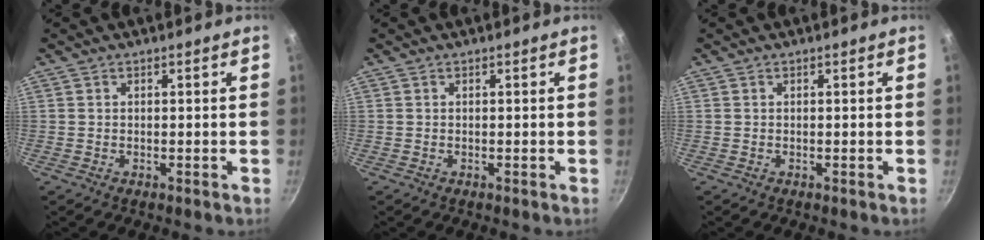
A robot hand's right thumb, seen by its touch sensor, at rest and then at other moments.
{"total": 0.0}
{"total": 0.0}